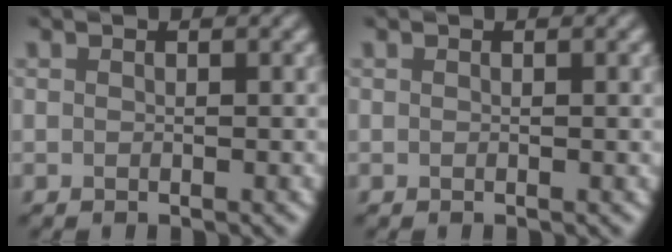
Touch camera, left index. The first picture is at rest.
{"total": 0.0}